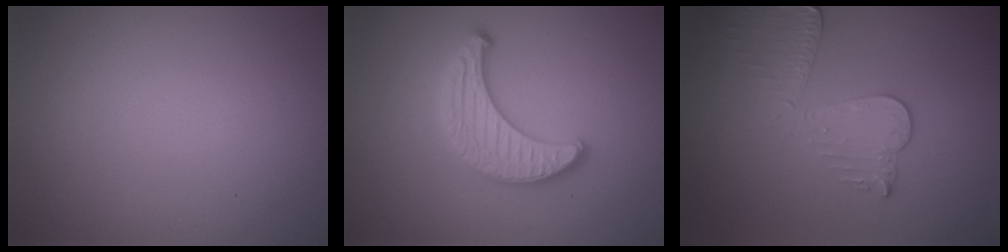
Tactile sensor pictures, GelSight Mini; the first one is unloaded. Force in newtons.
{"total": 3.4, "press": 3.3, "slide": 0.5}
{"total": 3.6, "press": 3.1, "slide": 1.8}